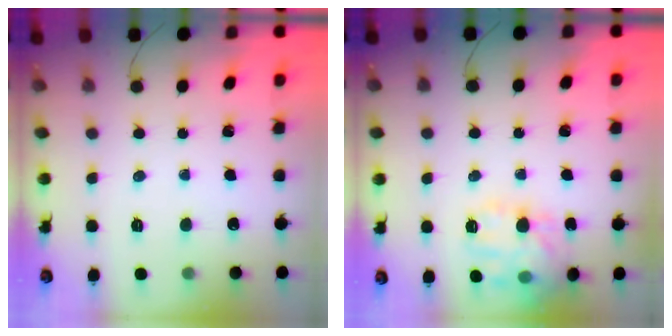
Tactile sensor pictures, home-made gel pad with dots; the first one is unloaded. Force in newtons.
{"total": 14.8, "press": 14.7, "slide": 0.6}